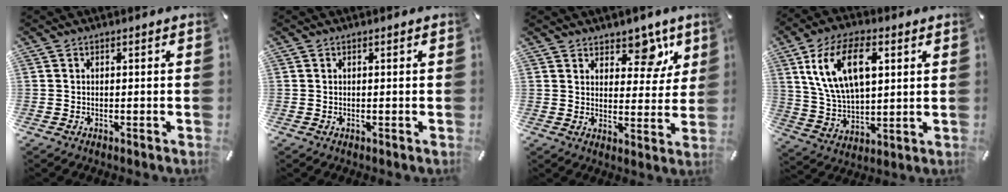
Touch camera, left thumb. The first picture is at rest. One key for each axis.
{"total": 0.0}
{"total": 8.9, "fx": 6.2, "fy": 5.2, "fz": 3.7, "tx": -0.021, "ty": -0.055, "tz": 0.103}
{"total": 15.2, "fx": 6.0, "fy": 8.3, "fz": 11.2, "tx": -0.246, "ty": -0.002, "tz": 0.101}